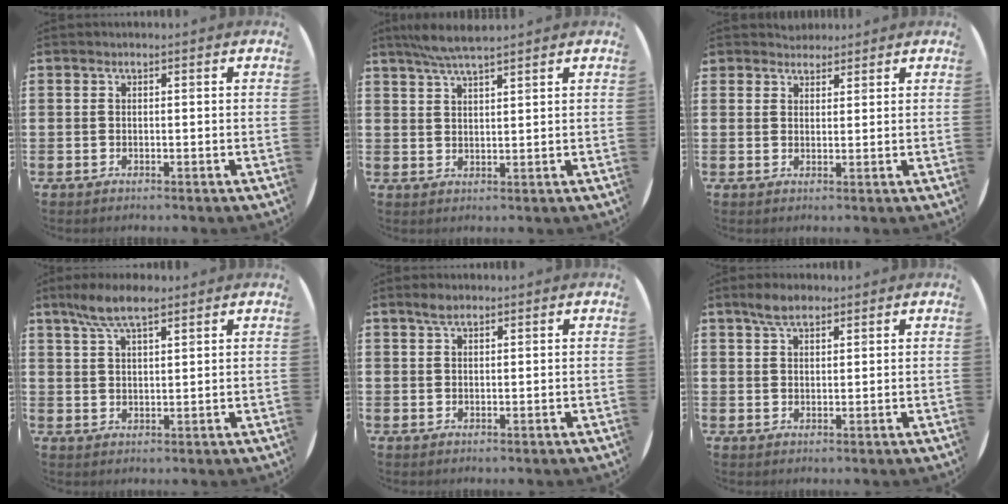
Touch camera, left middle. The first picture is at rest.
{"total": 3.5, "force": [2.9, 1.9, 0.5], "torque": [-0.012, 0.004, 0.054]}
{"total": 2.3, "force": [2.2, 0.7, -0.2], "torque": [-0.002, 0.000, 0.044]}
{"total": 6.4, "force": [4.7, 1.7, 3.9], "torque": [-0.088, -0.001, 0.085]}
{"total": 2.0, "force": [1.5, 0.8, 0.9], "torque": [-0.012, 0.001, 0.026]}
{"total": 3.7, "force": [2.9, 1.5, 1.7], "torque": [-0.031, 0.004, 0.051]}